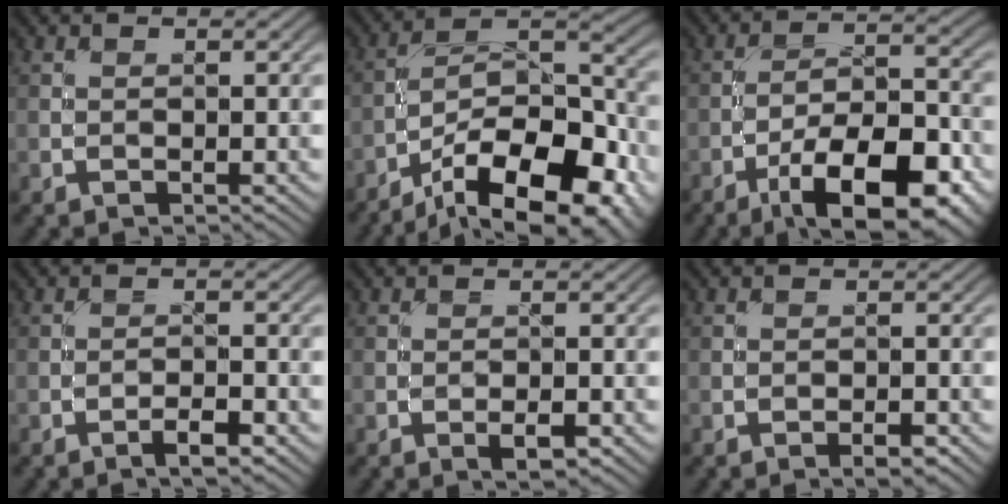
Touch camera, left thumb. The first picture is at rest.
{"total": 18.4, "force": [-12.0, 7.6, 11.8], "torque": [-0.160, -0.015, -0.180]}
{"total": 14.3, "force": [-8.3, 5.1, 10.4], "torque": [-0.170, 0.000, -0.136]}
{"total": 2.5, "force": [-1.7, 0.4, 1.8], "torque": [-0.035, 0.005, -0.034]}
{"total": 2.3, "force": [-1.0, 0.8, 1.9], "torque": [-0.032, -0.002, -0.018]}
{"total": 1.7, "force": [-1.0, 0.5, 1.2], "torque": [-0.019, 0.002, -0.018]}